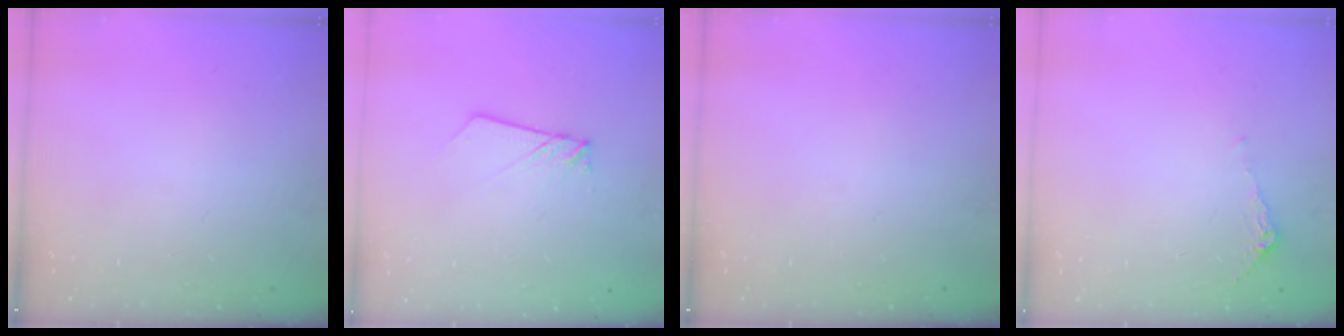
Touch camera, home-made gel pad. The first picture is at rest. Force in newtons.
{"total": 2.4, "press": 2.4, "slide": 0.1}
{"total": 0.0}
{"total": 6.5, "press": 6.4, "slide": 0.6}